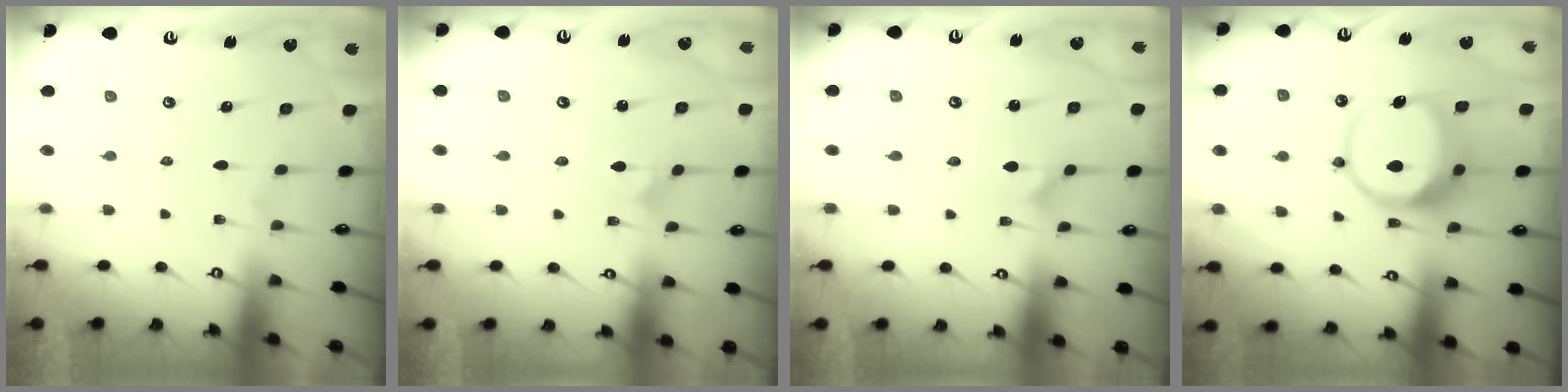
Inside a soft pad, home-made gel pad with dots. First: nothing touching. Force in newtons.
{"total": 1.4, "press": 1.4, "slide": 0.1}
{"total": 1.9, "press": 1.9, "slide": 0.2}
{"total": 10.9, "press": 10.7, "slide": 1.9}